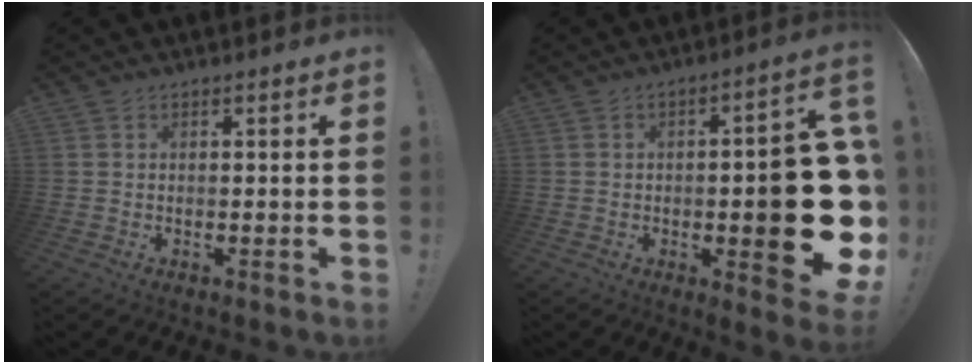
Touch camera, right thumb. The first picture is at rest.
{"total": 19.2, "force": [-2.7, 5.3, 18.3], "torque": [-0.223, -0.007, -0.030]}